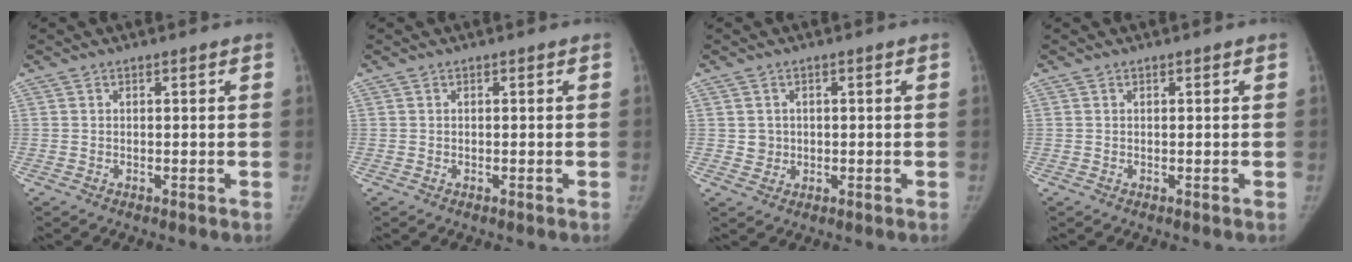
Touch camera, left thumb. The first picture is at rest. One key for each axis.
{"total": 0.0}
{"total": 2.2, "fx": 0.2, "fy": 2.2, "fz": 0.4, "tx": 0.010, "ty": 0.002, "tz": 0.006}
{"total": 0.0}